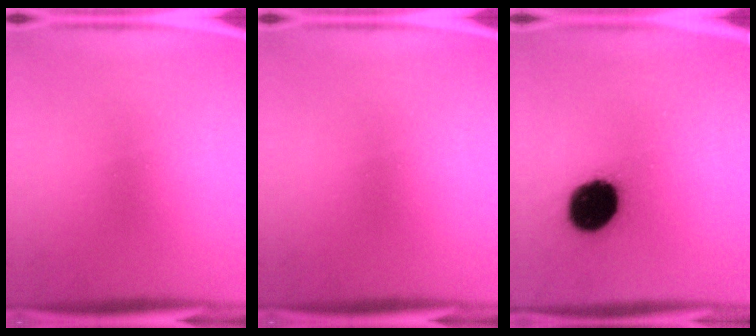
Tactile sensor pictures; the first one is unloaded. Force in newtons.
{"total": 0.0}
{"total": 16.8}